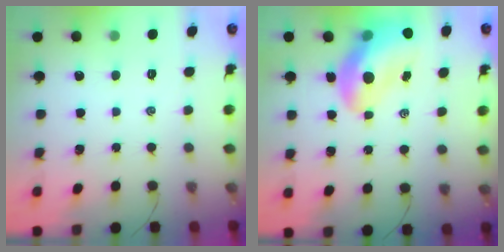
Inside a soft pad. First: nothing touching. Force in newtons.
{"total": 14.9, "press": 14.3, "slide": 4.4}